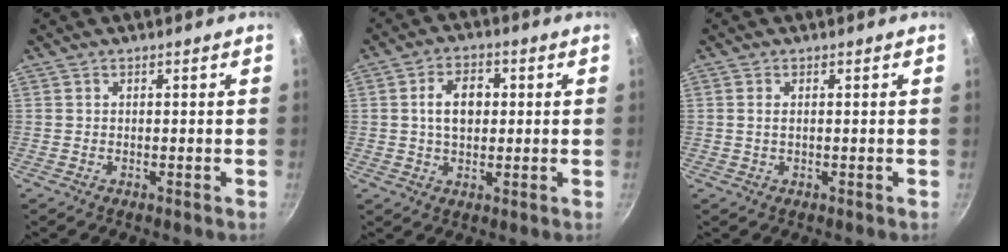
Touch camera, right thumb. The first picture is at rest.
{"total": 7.1, "force": [0.9, 4.8, 5.2], "torque": [-0.067, 0.008, 0.011]}
{"total": 1.0, "force": [0.2, 0.5, 0.9], "torque": [-0.018, 0.000, 0.003]}